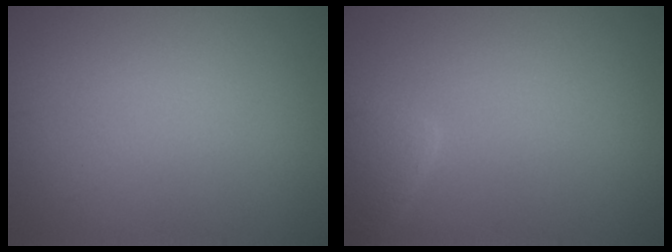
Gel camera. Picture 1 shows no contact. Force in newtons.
{"total": 2.9, "press": 2.9, "slide": 0.1}